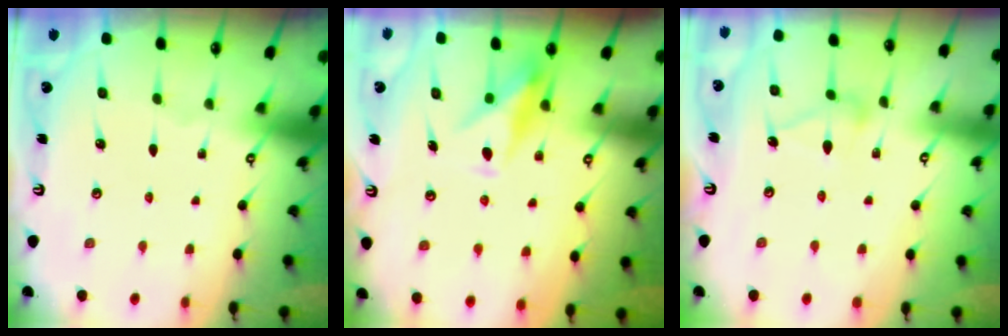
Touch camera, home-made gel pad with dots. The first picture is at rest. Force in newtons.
{"total": 10.9, "press": 10.9, "slide": 0.6}
{"total": 9.7, "press": 9.7, "slide": 0.4}